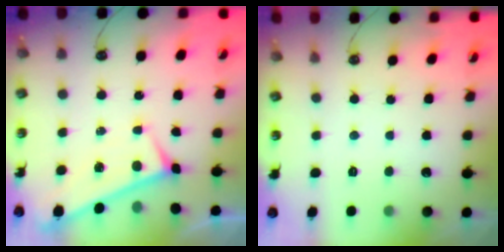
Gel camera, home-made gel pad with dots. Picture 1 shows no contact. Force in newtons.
{"total": 0.0}